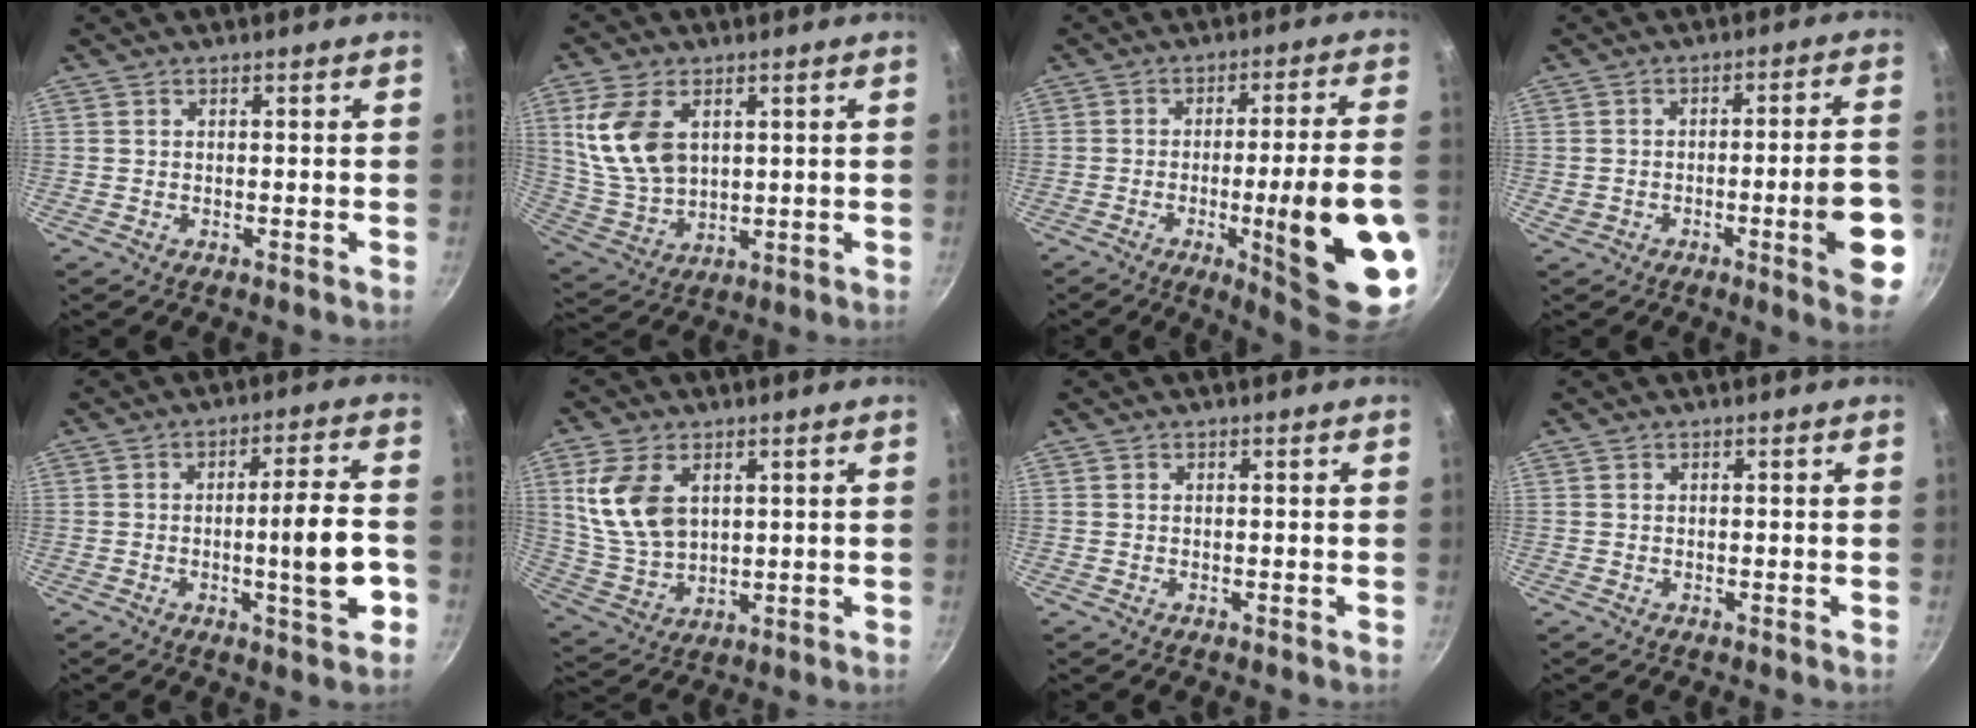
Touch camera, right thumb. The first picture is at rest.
{"total": 13.1, "force": [3.7, 8.3, 9.4], "torque": [-0.169, -0.017, 0.087]}
{"total": 21.0, "force": [-5.8, 3.2, 20.0], "torque": [-0.254, 0.016, -0.069]}
{"total": 11.6, "force": [-3.6, 2.6, 10.8], "torque": [-0.125, 0.024, -0.043]}
{"total": 10.3, "force": [-2.8, 1.7, 9.8], "torque": [-0.136, 0.020, -0.038]}
{"total": 12.2, "force": [3.7, 7.8, 8.7], "torque": [-0.158, -0.019, 0.086]}
{"total": 0.0}
{"total": 0.0}